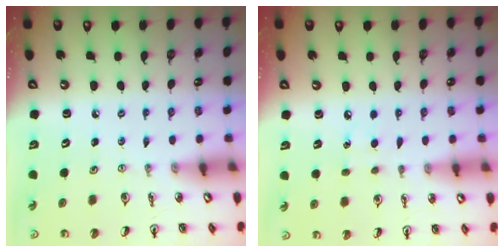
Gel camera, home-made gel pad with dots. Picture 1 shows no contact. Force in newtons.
{"total": 4.9, "press": 4.9, "slide": 0.6}